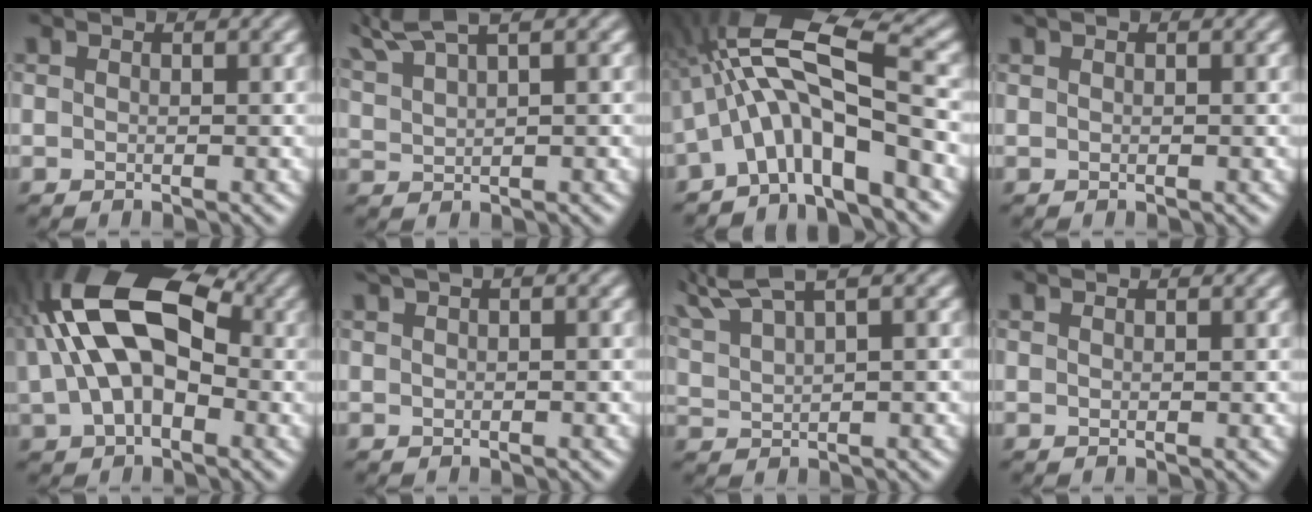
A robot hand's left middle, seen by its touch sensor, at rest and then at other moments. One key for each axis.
{"total": 5.0, "fx": 4.3, "fy": 0.6, "fz": 2.4, "tx": -0.068, "ty": 0.022, "tz": 0.081}
{"total": 10.5, "fx": -1.7, "fy": 3.4, "fz": 9.8, "tx": -0.168, "ty": 0.029, "tz": -0.046}
{"total": 0.0}
{"total": 13.3, "fx": 2.4, "fy": 7.6, "fz": 10.6, "tx": -0.199, "ty": 0.027, "tz": 0.030}
{"total": 1.1, "fx": 0.7, "fy": 0.1, "fz": 0.8, "tx": -0.015, "ty": 0.001, "tz": 0.016}
{"total": 5.8, "fx": 4.8, "fy": 0.9, "fz": 3.1, "tx": -0.086, "ty": 0.022, "tz": 0.090}
{"total": 0.7, "fx": 0.7, "fy": -0.1, "fz": 0.0, "tx": -0.002, "ty": 0.003, "tz": 0.010}